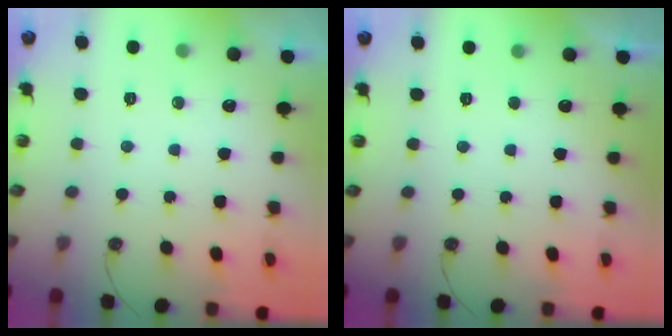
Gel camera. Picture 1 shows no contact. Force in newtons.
{"total": 0.0}